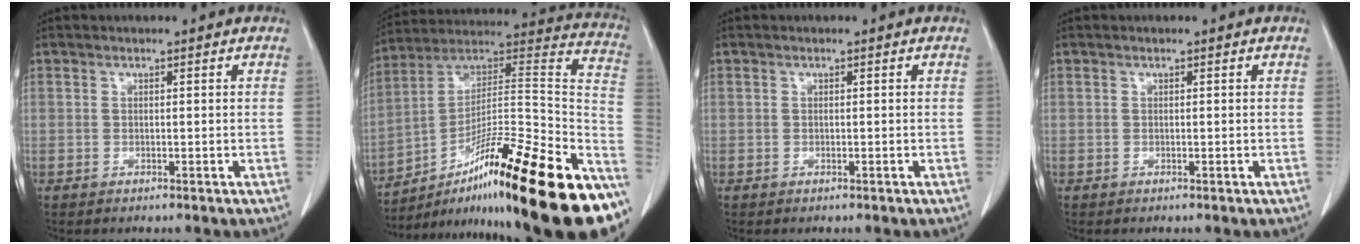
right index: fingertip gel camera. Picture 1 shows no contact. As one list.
[{"total": 33.7, "force": [-20.4, 4.5, 26.5], "torque": [-0.290, 0.012, -0.317]}, {"total": 0.0}, {"total": 0.0}]